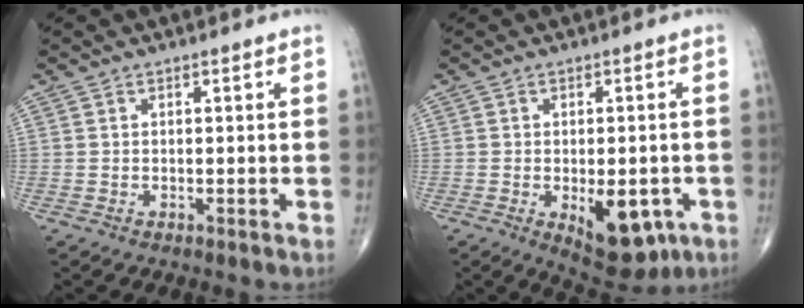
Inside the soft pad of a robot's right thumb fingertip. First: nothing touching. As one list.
[{"total": 10.7, "force": [-3.5, 5.3, 8.6], "torque": [-0.092, 0.001, -0.034]}]